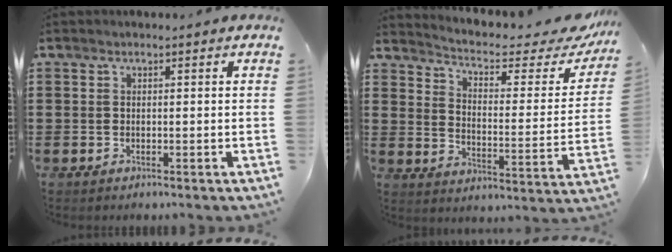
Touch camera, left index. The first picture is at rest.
{"total": 4.0, "force": [3.1, 1.0, 2.3], "torque": [-0.054, -0.025, 0.042]}